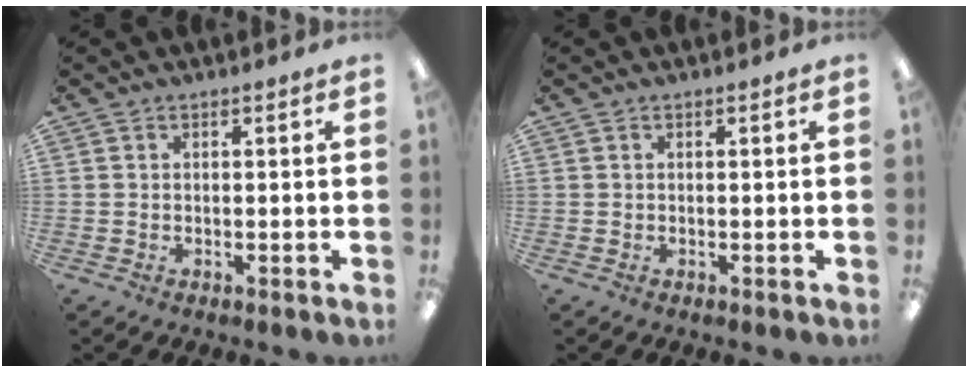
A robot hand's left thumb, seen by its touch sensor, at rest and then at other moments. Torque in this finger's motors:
{"motor_torque": [-0.06, 0.06, -0.08, 0.22, 0.00]}